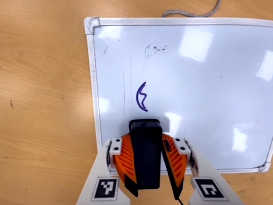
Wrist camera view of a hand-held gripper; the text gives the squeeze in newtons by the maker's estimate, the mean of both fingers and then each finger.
{"total": 10.3, "left": 9.8, "right": 10.8}